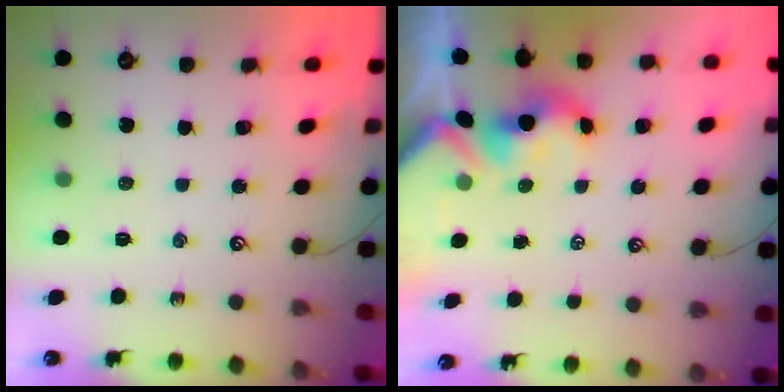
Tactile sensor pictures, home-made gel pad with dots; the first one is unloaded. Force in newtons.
{"total": 1.7, "press": 1.5, "slide": 0.8}